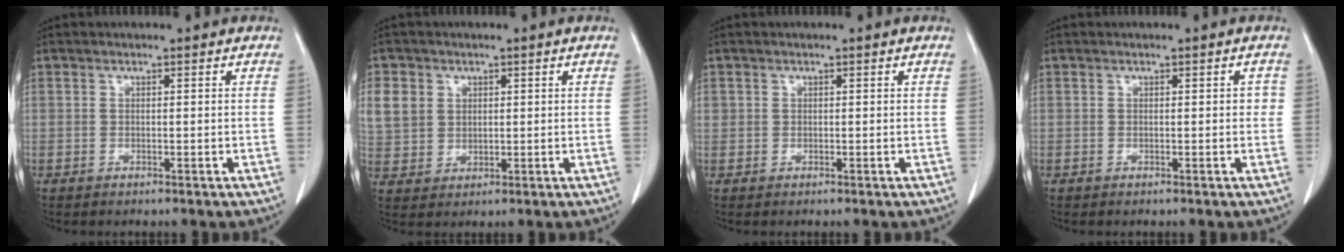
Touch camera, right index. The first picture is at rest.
{"total": 9.7, "force": [3.0, 8.5, 3.7], "torque": [-0.111, 0.020, 0.072]}
{"total": 1.0, "force": [0.3, 1.0, 0.2], "torque": [0.008, 0.009, 0.005]}
{"total": 1.1, "force": [0.1, 0.7, 0.8], "torque": [-0.007, 0.011, 0.002]}